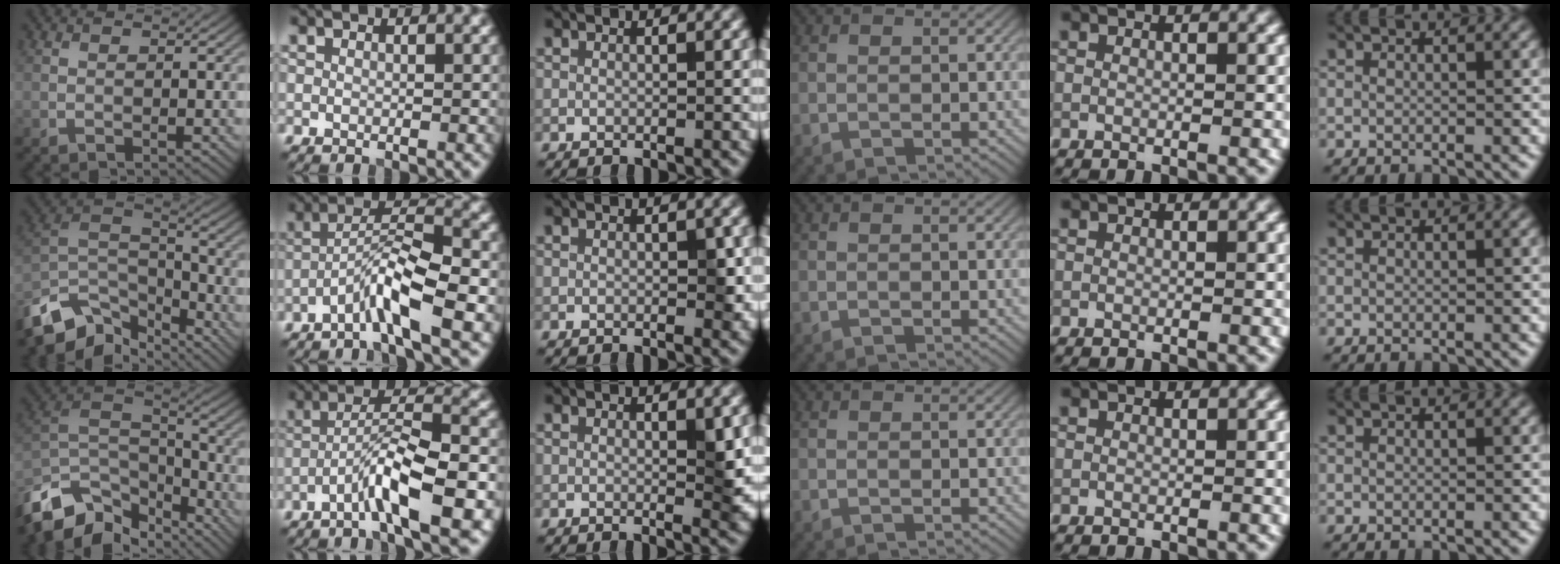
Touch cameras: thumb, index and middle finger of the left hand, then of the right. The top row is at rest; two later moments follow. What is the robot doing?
{"motion": "lift_and_place", "object": "calculator"}